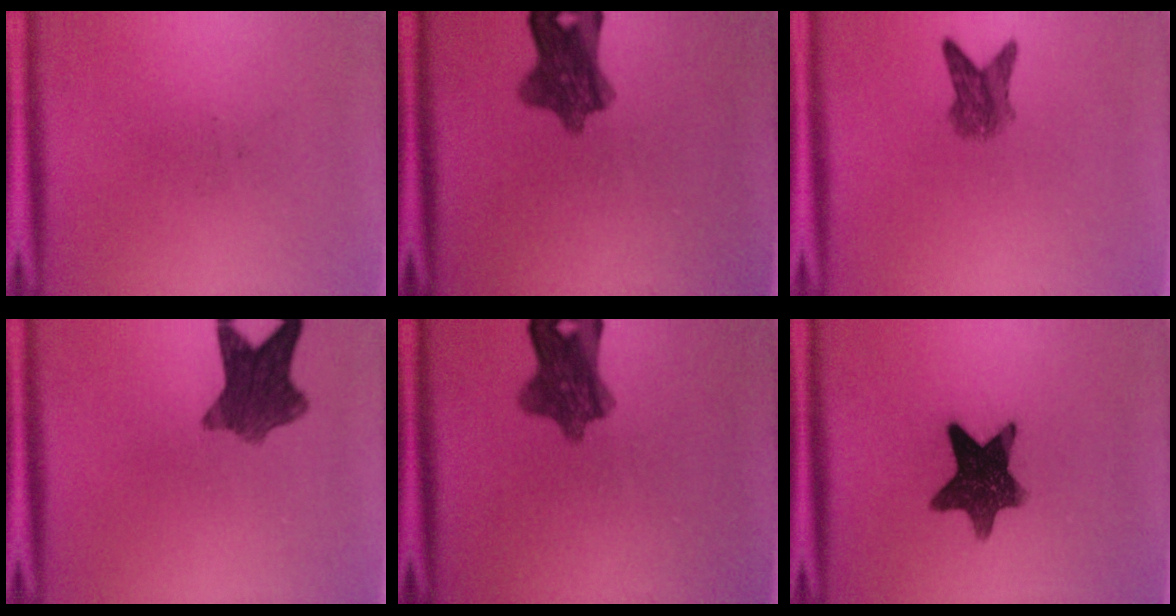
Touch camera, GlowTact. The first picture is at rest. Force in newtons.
{"total": 8.6}
{"total": 4.0}
{"total": 8.4}
{"total": 8.6}
{"total": 11.3}